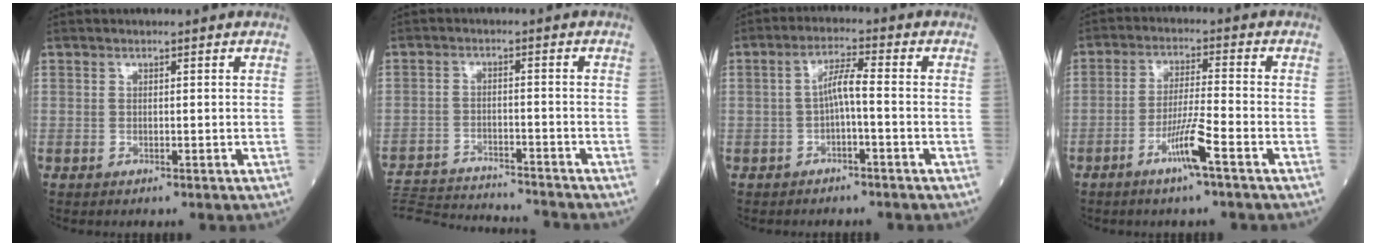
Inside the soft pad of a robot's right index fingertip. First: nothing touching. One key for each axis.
{"total": 16.4, "fx": -15.8, "fy": 0.6, "fz": 4.5, "tx": -0.093, "ty": -0.010, "tz": -0.238}
{"total": 3.9, "fx": -0.8, "fy": 0.3, "fz": 3.8, "tx": -0.070, "ty": 0.014, "tz": -0.013}
{"total": 9.2, "fx": -4.9, "fy": -0.4, "fz": 7.8, "tx": -0.150, "ty": -0.009, "tz": -0.094}